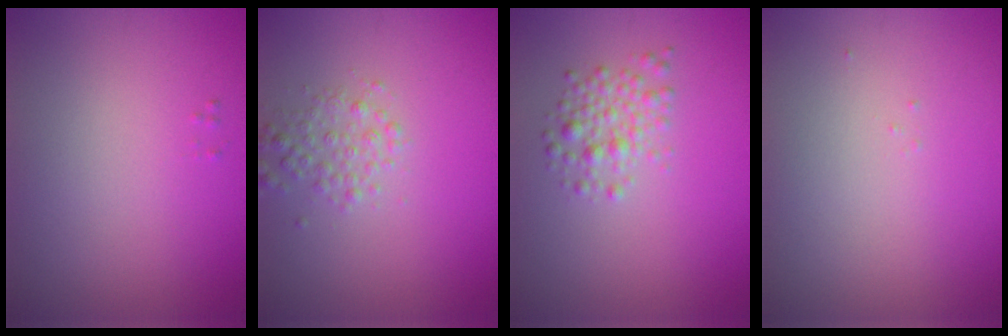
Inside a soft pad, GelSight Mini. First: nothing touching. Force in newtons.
{"total": 2.0, "press": 2.0, "slide": 0.1}
{"total": 2.3, "press": 2.3, "slide": 0.1}
{"total": 0.0}